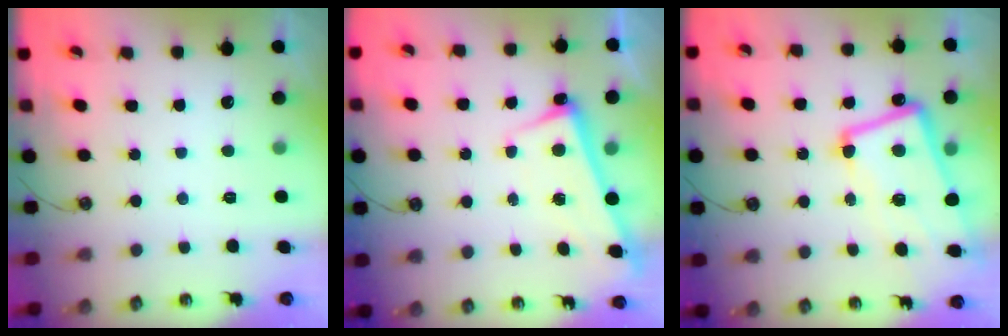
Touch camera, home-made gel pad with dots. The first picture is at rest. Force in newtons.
{"total": 2.5, "press": 2.4, "slide": 0.6}
{"total": 8.9, "press": 8.7, "slide": 2.2}